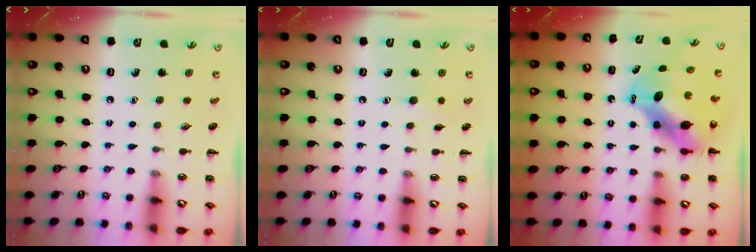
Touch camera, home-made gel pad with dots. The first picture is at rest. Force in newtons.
{"total": 4.1, "press": 3.9, "slide": 1.1}
{"total": 8.1, "press": 7.9, "slide": 1.9}